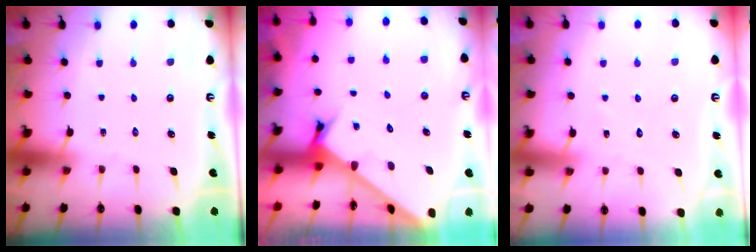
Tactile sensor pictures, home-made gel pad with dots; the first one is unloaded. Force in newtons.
{"total": 2.5, "press": 2.5, "slide": 0.2}
{"total": 4.5, "press": 4.5, "slide": 0.4}